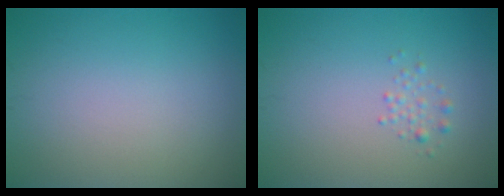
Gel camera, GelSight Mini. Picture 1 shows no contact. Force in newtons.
{"total": 1.0, "press": 1.0, "slide": 0.0}